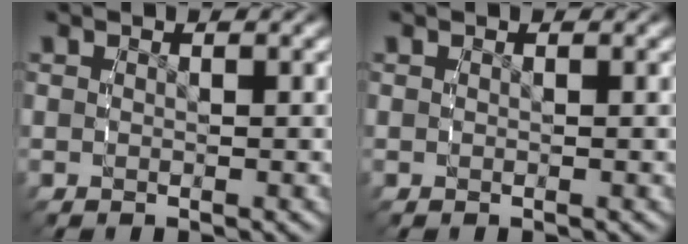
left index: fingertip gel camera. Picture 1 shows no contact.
{"total": 0.0}